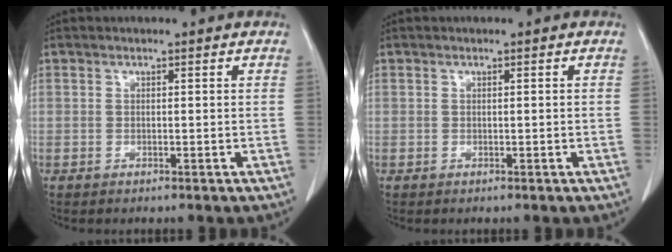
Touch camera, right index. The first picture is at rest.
{"total": 0.0}